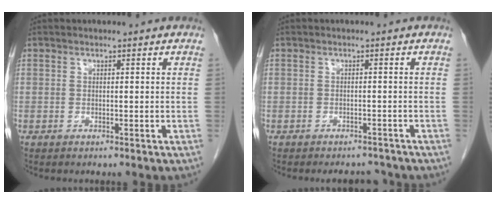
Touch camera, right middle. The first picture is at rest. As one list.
[{"total": 3.5, "force": [-3.3, 1.1, 0.5], "torque": [-0.004, -0.004, -0.045]}]